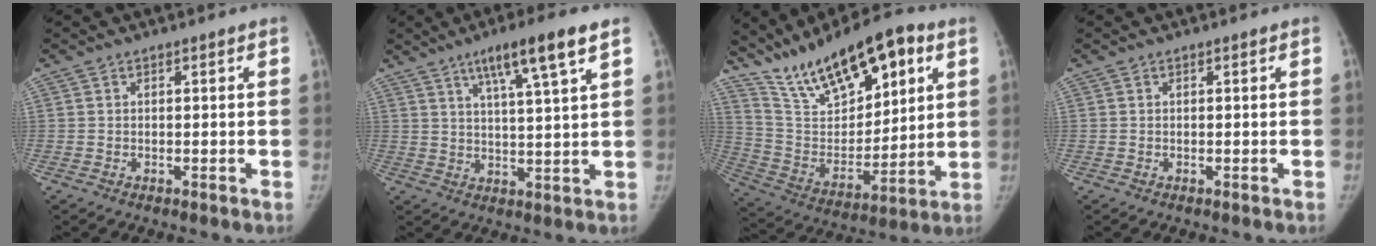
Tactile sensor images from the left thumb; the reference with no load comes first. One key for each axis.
{"total": 10.5, "fx": 6.0, "fy": 0.6, "fz": 8.6, "tx": -0.145, "ty": -0.021, "tz": 0.097}
{"total": 21.6, "fx": 12.8, "fy": 9.3, "fz": 14.8, "tx": -0.207, "ty": -0.041, "tz": 0.236}
{"total": 0.0}